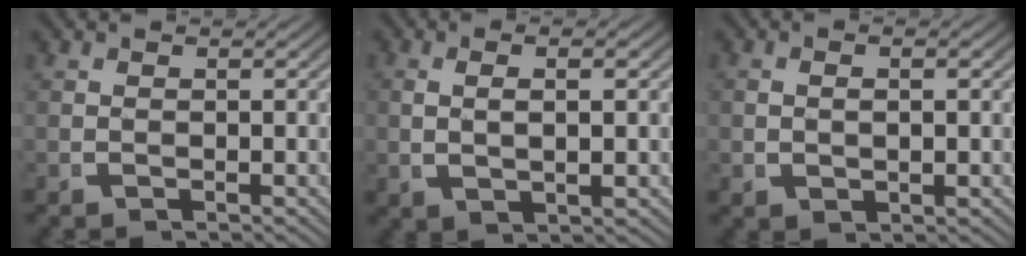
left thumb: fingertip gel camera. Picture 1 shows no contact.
{"total": 2.6, "force": [0.6, 0.7, 2.4], "torque": [-0.048, 0.002, 0.021]}
{"total": 1.3, "force": [0.3, 0.6, 1.1], "torque": [-0.025, 0.001, 0.014]}